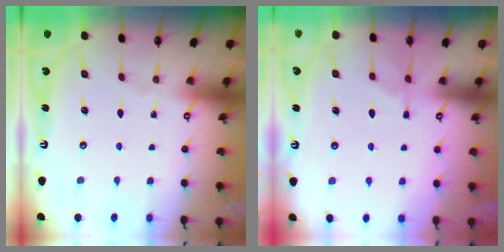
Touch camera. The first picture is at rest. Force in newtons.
{"total": 1.5, "press": 1.1, "slide": 1.0}